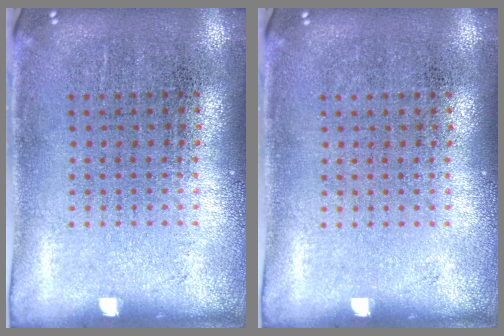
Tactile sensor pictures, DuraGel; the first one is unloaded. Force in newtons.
{"total": 0.0}